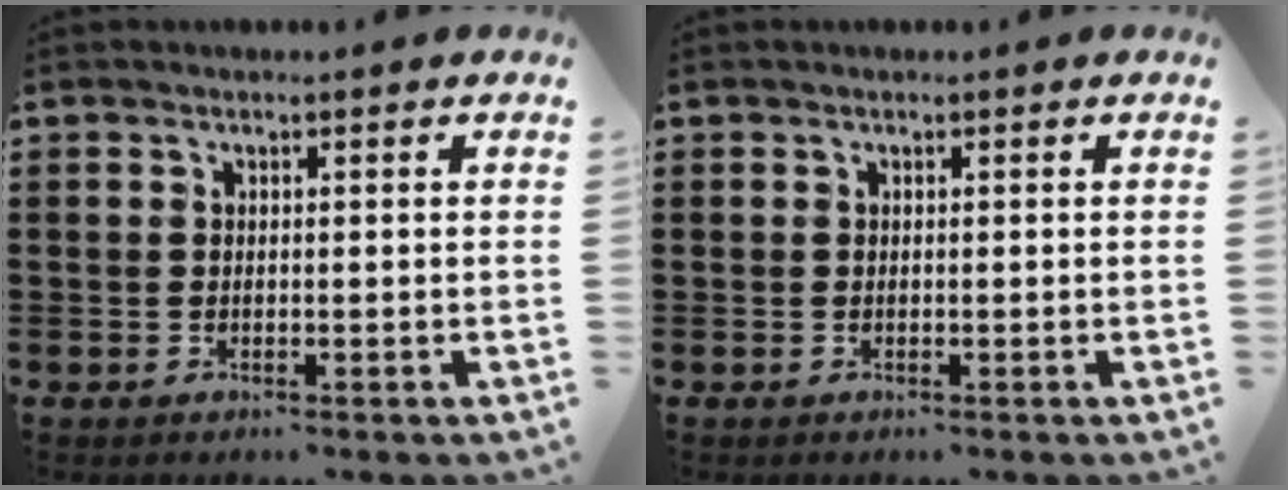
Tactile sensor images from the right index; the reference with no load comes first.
{"total": 0.0}